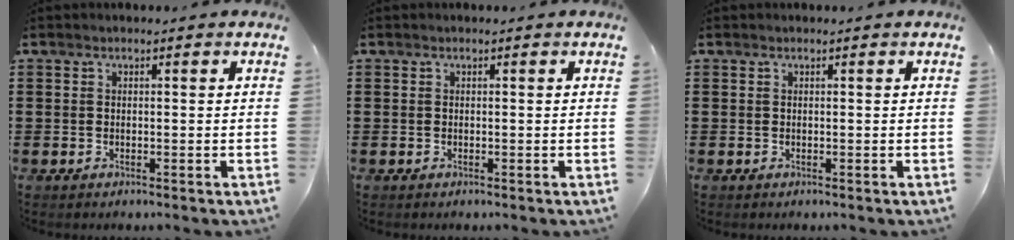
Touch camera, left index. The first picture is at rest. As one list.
[{"total": 0.0}, {"total": 0.0}]